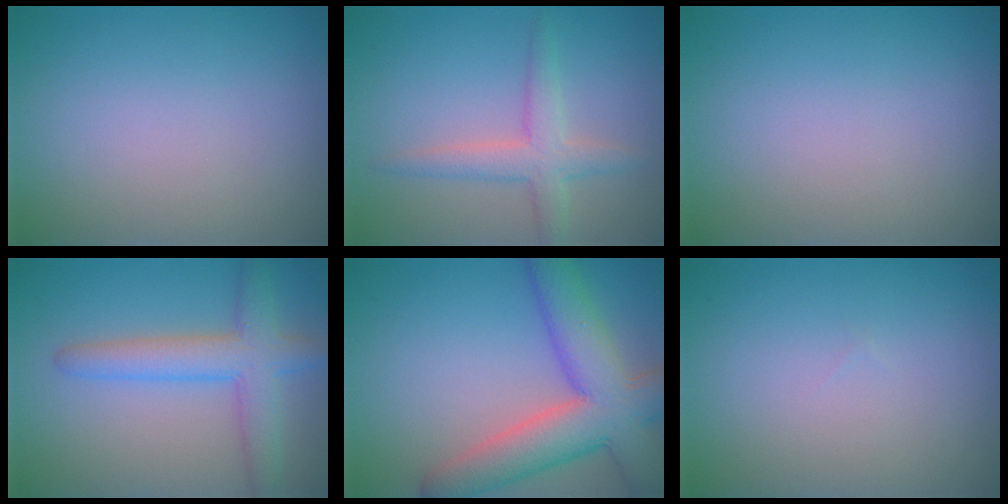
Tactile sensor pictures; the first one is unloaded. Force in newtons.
{"total": 3.0, "press": 3.0, "slide": 0.1}
{"total": 0.0}
{"total": 4.5, "press": 4.5, "slide": 0.2}
{"total": 8.8, "press": 8.8, "slide": 0.6}
{"total": 0.0}